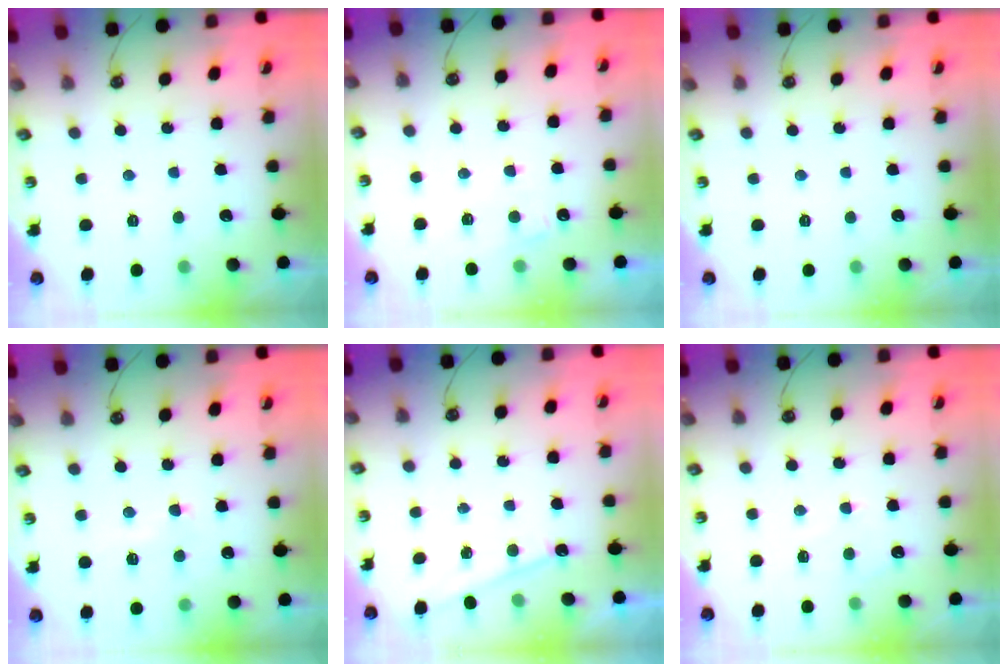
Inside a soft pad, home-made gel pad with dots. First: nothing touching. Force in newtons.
{"total": 5.2, "press": 5.2, "slide": 0.5}
{"total": 0.0}
{"total": 2.1, "press": 2.1, "slide": 0.6}
{"total": 0.6, "press": 0.5, "slide": 0.1}
{"total": 1.3, "press": 1.2, "slide": 0.6}